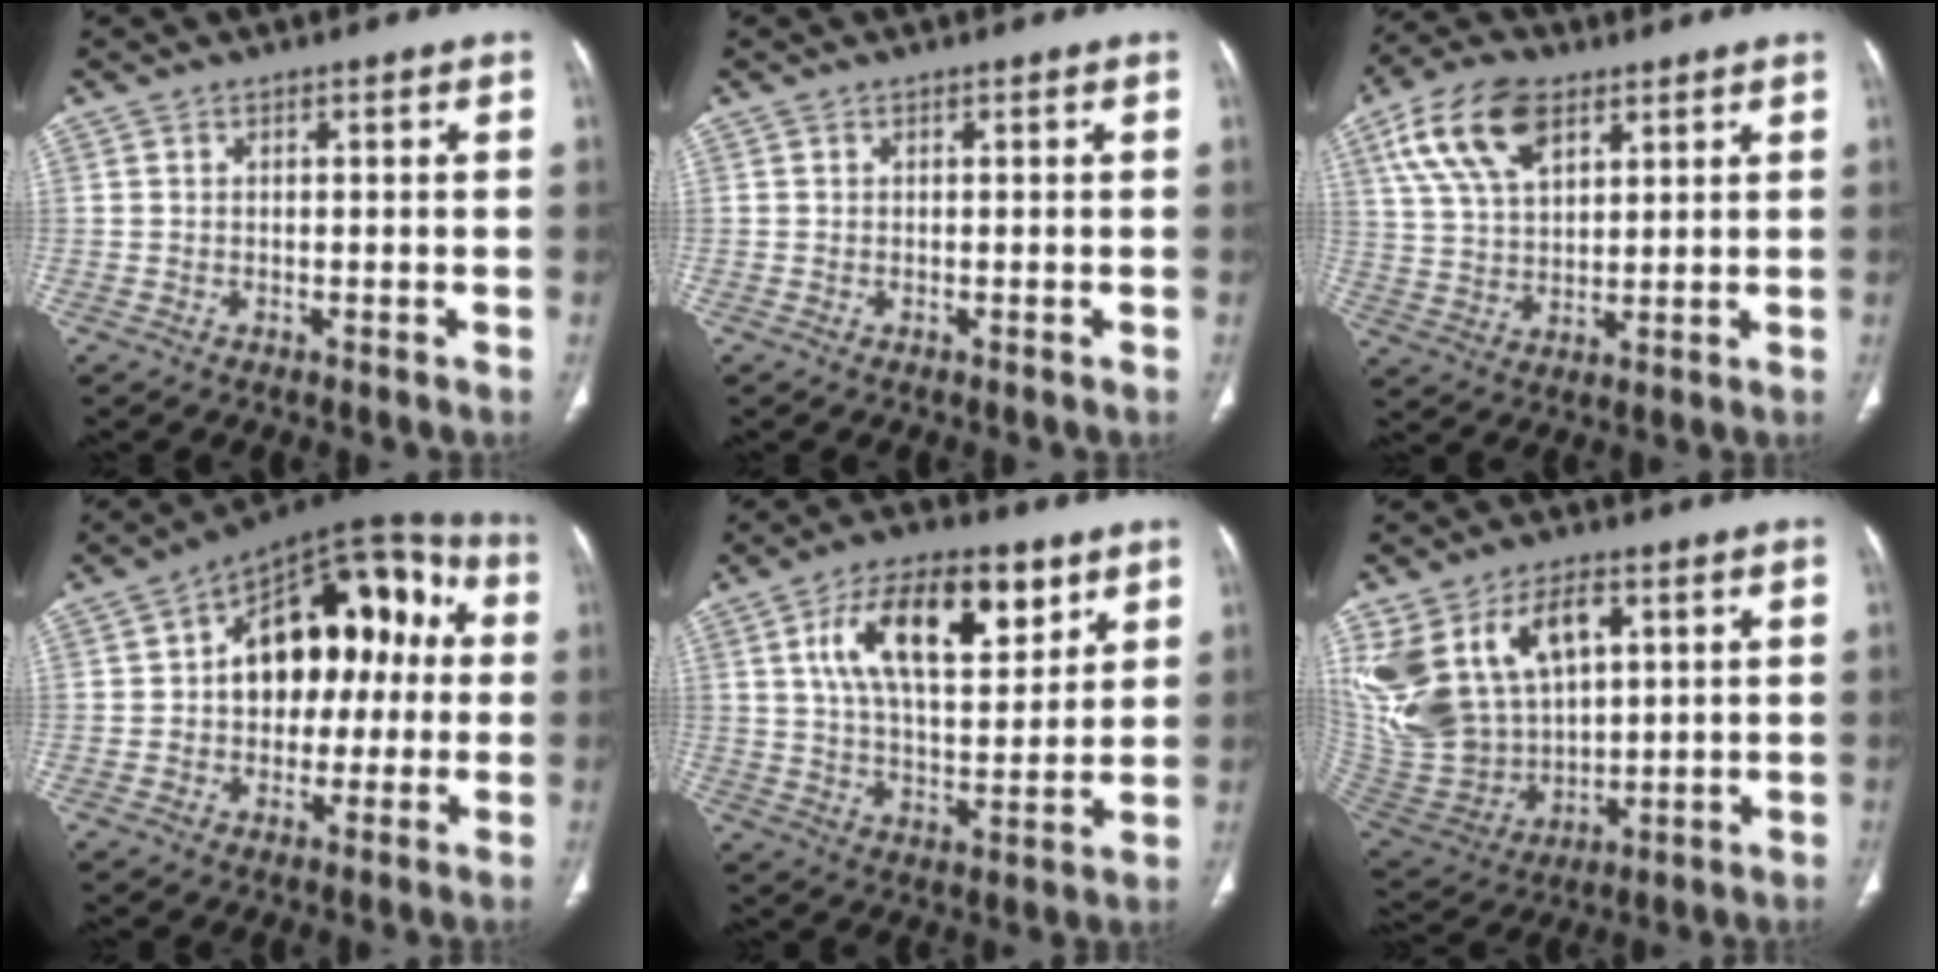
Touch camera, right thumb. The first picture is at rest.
{"total": 0.0}
{"total": 13.2, "force": [6.5, 7.3, 9.0], "torque": [-0.161, -0.008, 0.124]}
{"total": 19.6, "force": [1.3, 12.3, 15.2], "torque": [-0.169, 0.047, 0.013]}
{"total": 17.5, "force": [7.6, 8.1, 13.5], "torque": [-0.194, -0.020, 0.130]}
{"total": 22.2, "force": [7.5, 14.8, 14.9], "torque": [-0.305, -0.009, 0.165]}